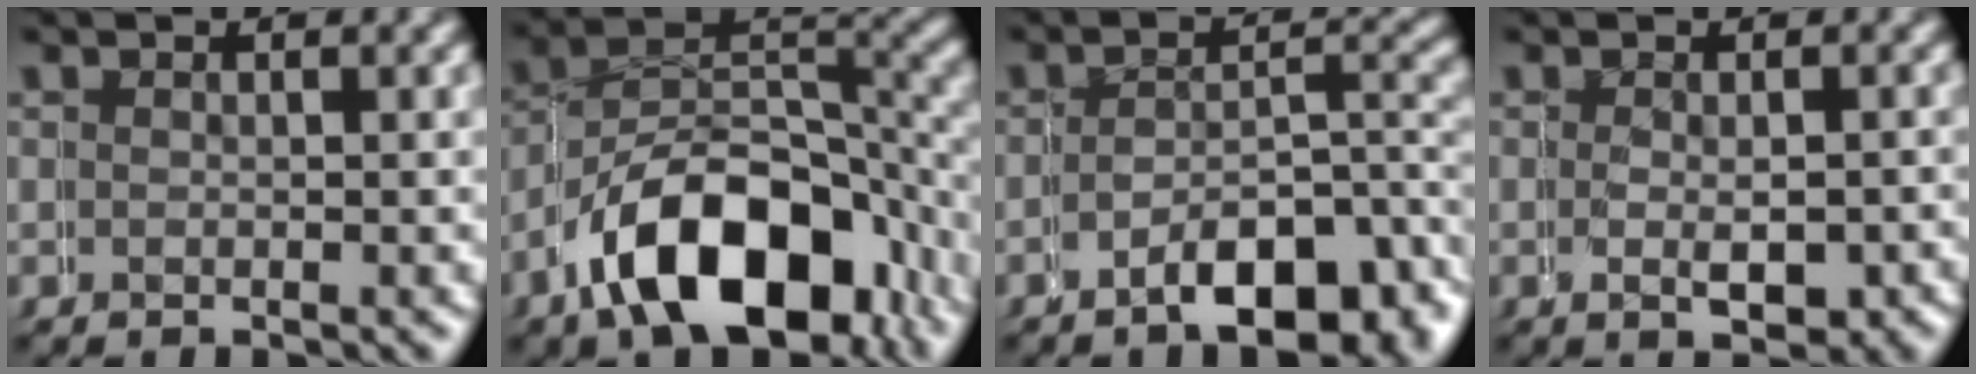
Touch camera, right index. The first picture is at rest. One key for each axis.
{"total": 11.6, "fx": -5.9, "fy": 6.5, "fz": 7.5, "tx": -0.121, "ty": -0.037, "tz": -0.078}
{"total": 5.6, "fx": -3.1, "fy": 2.7, "fz": 3.7, "tx": -0.039, "ty": -0.017, "tz": -0.048}
{"total": 2.5, "fx": -0.9, "fy": 1.1, "fz": 2.0, "tx": -0.029, "ty": -0.012, "tz": -0.009}